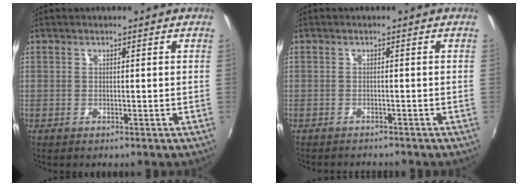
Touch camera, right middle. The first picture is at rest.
{"total": 3.5, "force": [-3.3, 0.7, 0.9], "torque": [-0.027, -0.014, -0.050]}